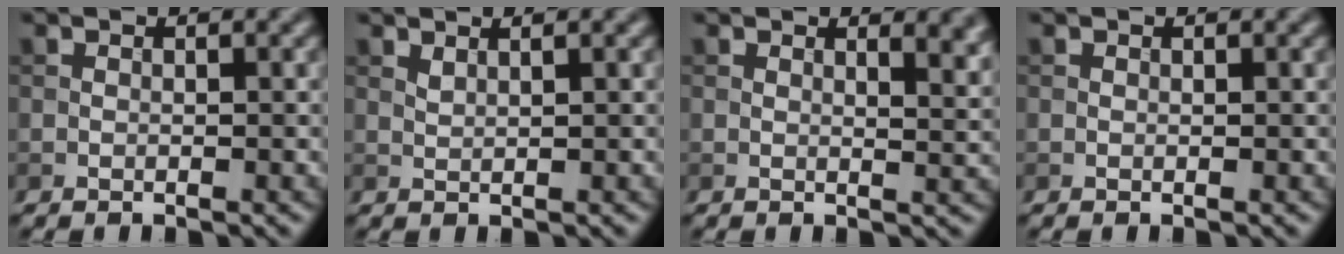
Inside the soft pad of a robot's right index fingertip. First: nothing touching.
{"total": 1.2, "force": [0.9, 0.3, 0.8], "torque": [-0.013, 0.001, 0.013]}
{"total": 3.9, "force": [2.4, 1.7, 2.6], "torque": [-0.018, 0.004, 0.032]}
{"total": 0.0}